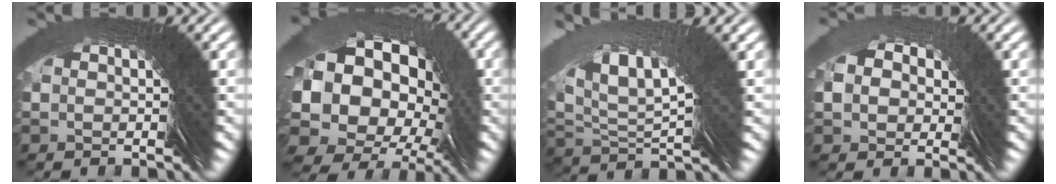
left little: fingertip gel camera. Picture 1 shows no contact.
{"total": 11.9, "force": [0.8, 11.0, 4.5], "torque": [-0.130, -0.012, 0.008]}
{"total": 3.8, "force": [2.8, -1.0, 2.4], "torque": [-0.051, 0.037, 0.038]}
{"total": 3.6, "force": [1.7, 3.2, 0.5], "torque": [-0.013, 0.006, 0.023]}